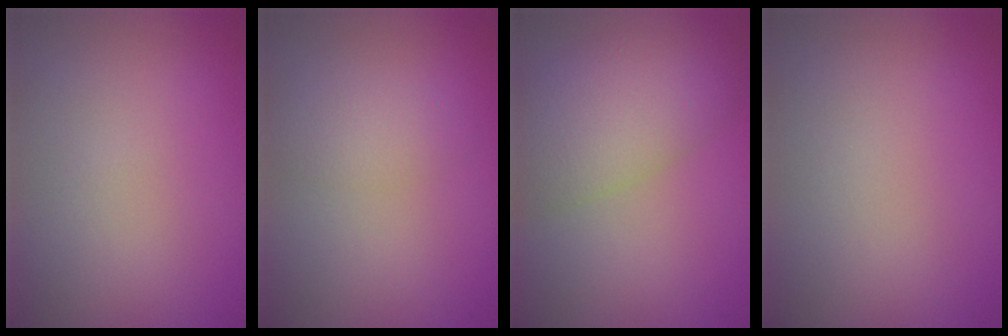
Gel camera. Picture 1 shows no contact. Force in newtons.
{"total": 1.9, "press": 1.9, "slide": 0.1}
{"total": 6.7, "press": 6.7, "slide": 0.5}
{"total": 0.0}